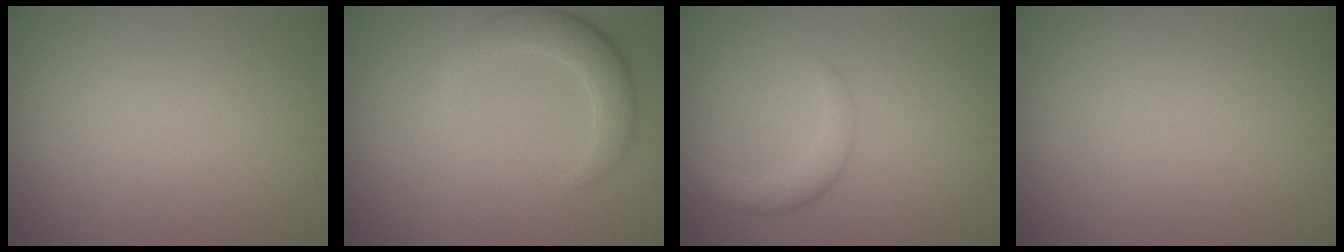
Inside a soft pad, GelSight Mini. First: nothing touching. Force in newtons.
{"total": 3.7, "press": 3.7, "slide": 0.2}
{"total": 2.0, "press": 2.0, "slide": 0.1}
{"total": 0.0}